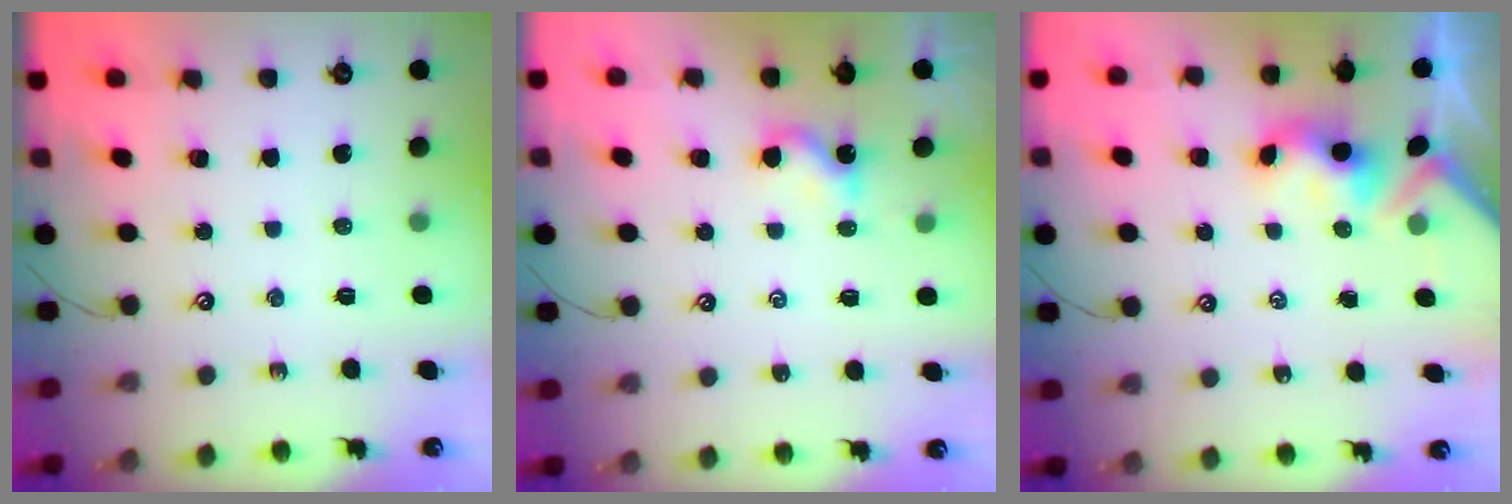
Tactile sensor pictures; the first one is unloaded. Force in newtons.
{"total": 1.2, "press": 1.2, "slide": 0.2}
{"total": 3.5, "press": 3.5, "slide": 0.4}